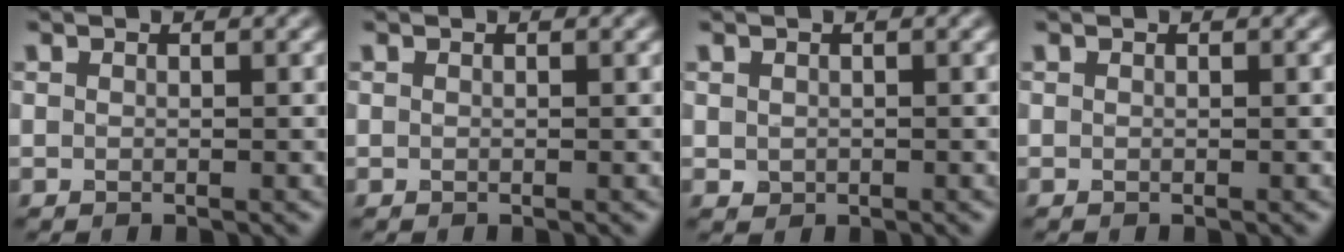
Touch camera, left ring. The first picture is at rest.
{"total": 0.0}
{"total": 0.7, "force": [0.1, 0.6, 0.2], "torque": [-0.002, -0.003, 0.004]}
{"total": 0.0}